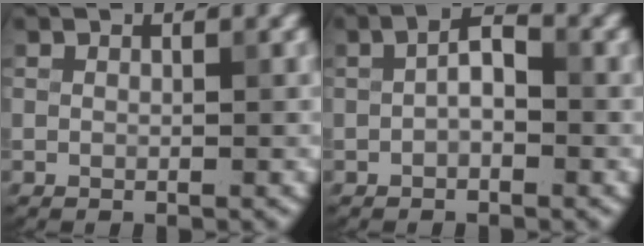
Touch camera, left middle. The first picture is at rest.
{"total": 2.3, "force": [-0.1, 1.1, 2.0], "torque": [-0.036, 0.012, -0.005]}